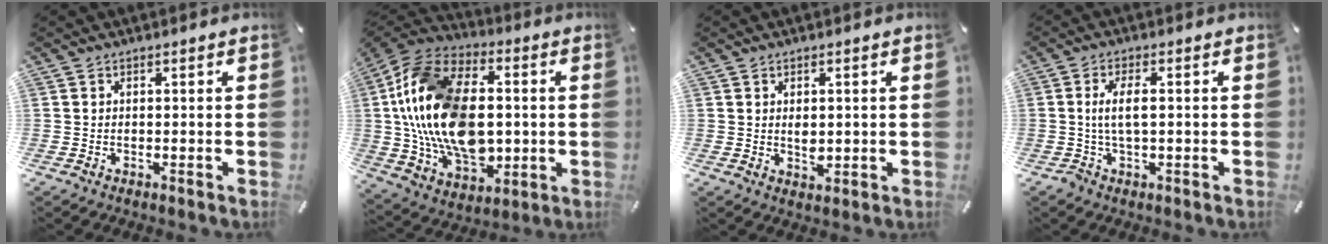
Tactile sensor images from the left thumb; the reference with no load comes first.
{"total": 23.4, "force": [0.0, 15.8, 17.3], "torque": [-0.368, 0.003, 0.002]}
{"total": 2.9, "force": [0.3, 1.8, 2.2], "torque": [-0.037, 0.003, 0.004]}
{"total": 5.2, "force": [0.2, 2.0, 4.8], "torque": [-0.103, 0.003, -0.001]}